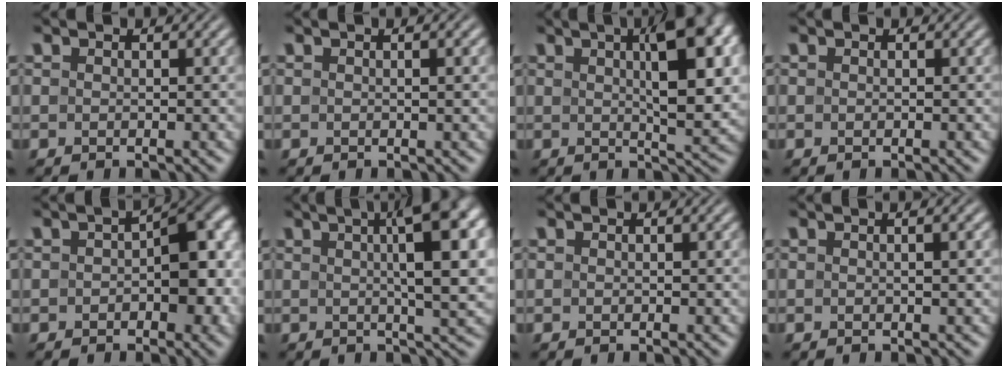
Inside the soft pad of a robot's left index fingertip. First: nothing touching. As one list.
[{"total": 1.2, "force": [0.3, 0.3, 1.1], "torque": [-0.014, 0.005, 0.000]}, {"total": 9.4, "force": [2.5, 2.9, 8.5], "torque": [-0.114, 0.008, 0.039]}, {"total": 0.0}, {"total": 7.1, "force": [0.0, 4.1, 5.9], "torque": [-0.062, 0.008, -0.007]}, {"total": 10.5, "force": [2.6, 2.9, 9.7], "torque": [-0.109, 0.013, 0.034]}, {"total": 0.0}, {"total": 1.6, "force": [0.4, 0.5, 1.5], "torque": [-0.019, 0.005, -0.001]}]